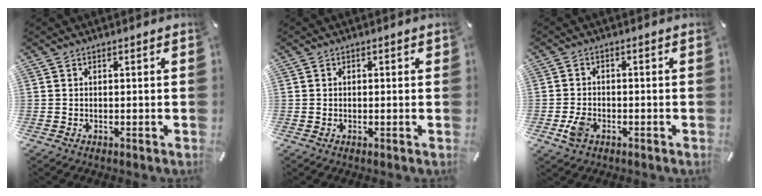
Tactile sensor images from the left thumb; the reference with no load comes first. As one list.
[{"total": 0.6, "force": [0.0, 0.6, 0.1], "torque": [-0.002, 0.005, -0.002]}, {"total": 4.2, "force": [-1.7, 3.1, 2.4], "torque": [-0.059, 0.002, -0.034]}]